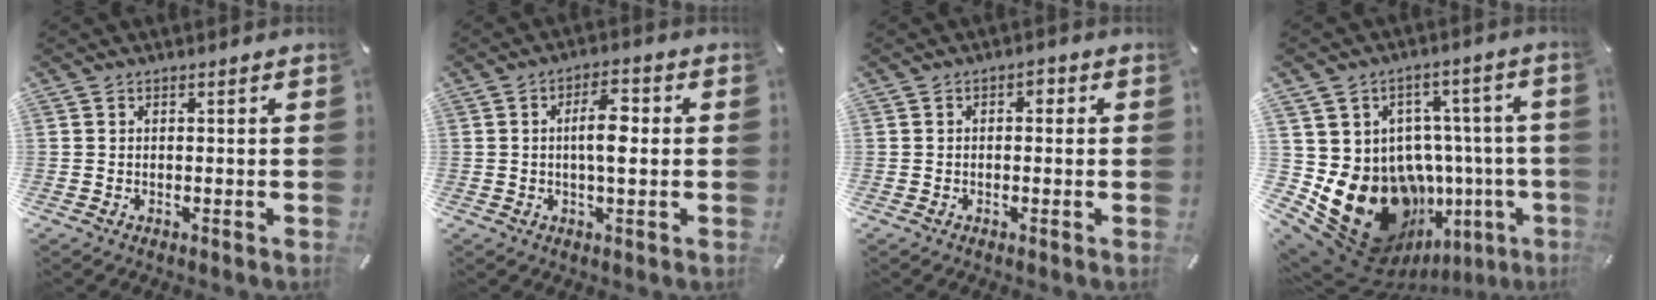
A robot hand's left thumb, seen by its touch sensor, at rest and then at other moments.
{"total": 7.7, "force": [0.4, 3.0, 7.0], "torque": [-0.123, 0.006, 0.000]}
{"total": 1.6, "force": [-0.5, 1.0, 1.2], "torque": [-0.024, 0.010, -0.013]}
{"total": 23.0, "force": [-7.4, 16.9, 13.9], "torque": [-0.231, 0.008, -0.071]}